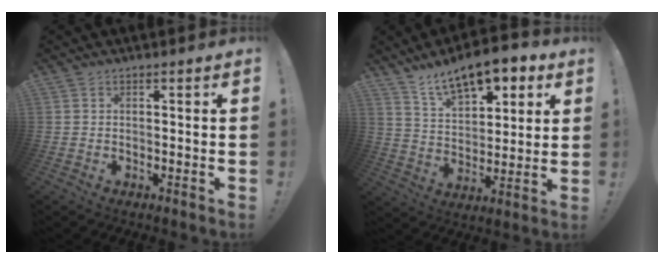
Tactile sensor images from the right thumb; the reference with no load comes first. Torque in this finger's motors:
{"motor_torque": [0.11, 0.41, 0.31, 0.21, 0.40]}